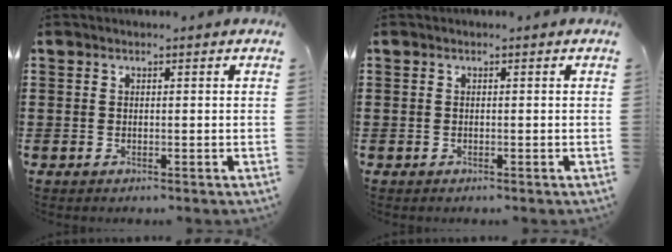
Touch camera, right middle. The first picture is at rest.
{"total": 0.0}